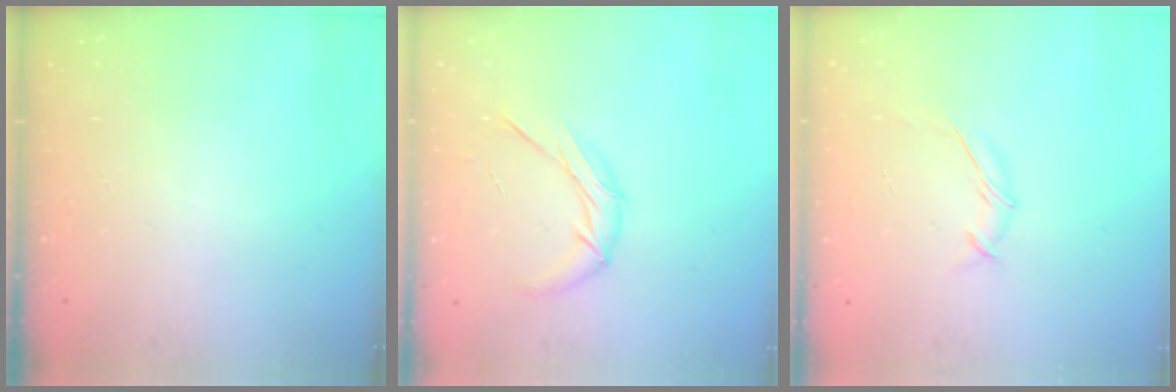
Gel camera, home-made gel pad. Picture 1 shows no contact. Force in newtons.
{"total": 8.8, "press": 8.8, "slide": 0.4}
{"total": 5.6, "press": 5.6, "slide": 0.2}